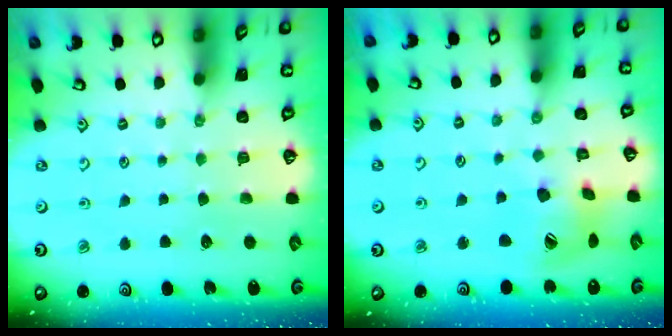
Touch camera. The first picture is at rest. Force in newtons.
{"total": 13.6, "press": 13.6, "slide": 1.3}